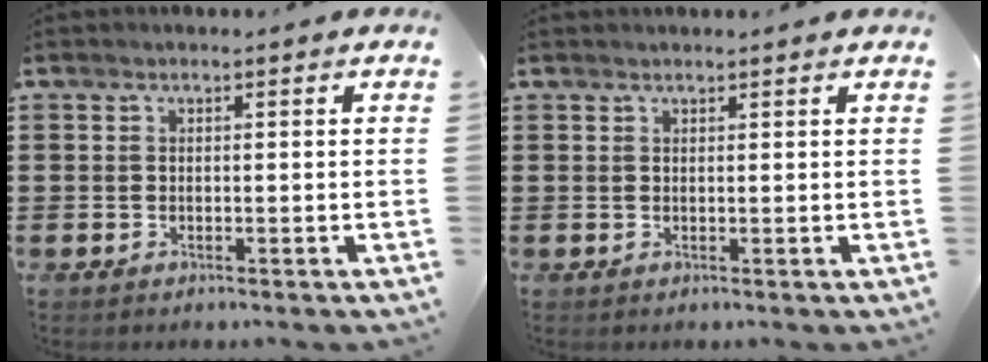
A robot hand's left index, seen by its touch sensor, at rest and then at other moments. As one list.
[{"total": 0.9, "force": [0.9, -0.1, 0.2], "torque": [-0.006, -0.001, 0.017]}]